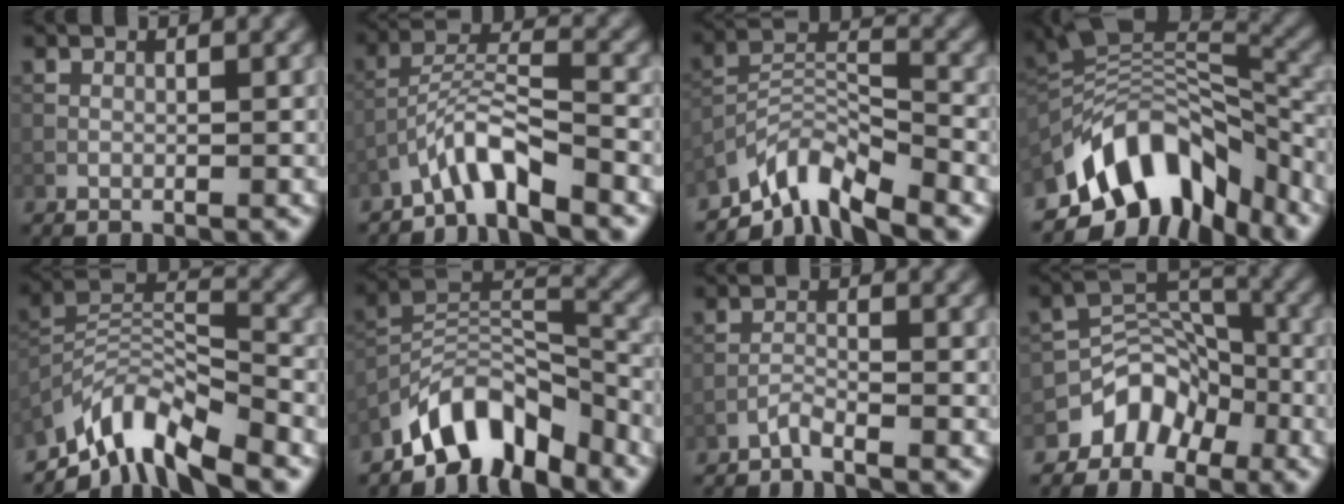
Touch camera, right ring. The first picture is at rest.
{"total": 4.4, "force": [-3.6, 0.7, 2.5], "torque": [-0.049, 0.012, -0.075]}
{"total": 6.4, "force": [-5.4, 1.6, 3.0], "torque": [-0.046, 0.000, -0.111]}
{"total": 11.4, "force": [-6.8, 6.1, 6.7], "torque": [-0.108, 0.018, -0.132]}
{"total": 8.1, "force": [-6.5, 2.3, 4.3], "torque": [-0.070, -0.004, -0.135]}
{"total": 7.7, "force": [-6.3, 2.9, 3.4], "torque": [-0.041, 0.002, -0.125]}
{"total": 1.4, "force": [-1.3, -0.1, 0.4], "torque": [-0.006, 0.003, -0.031]}
{"total": 4.6, "force": [-3.2, 3.0, 1.5], "torque": [-0.008, 0.008, -0.059]}